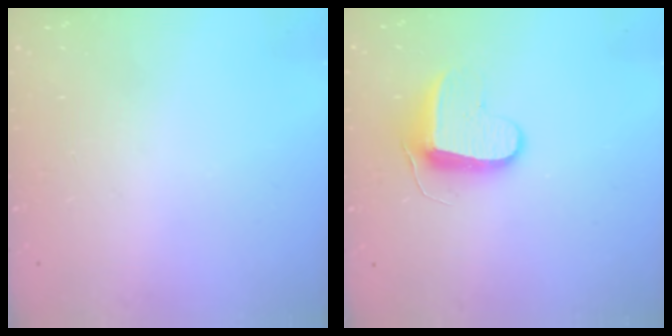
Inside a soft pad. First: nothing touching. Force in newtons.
{"total": 9.0, "press": 8.9, "slide": 0.7}